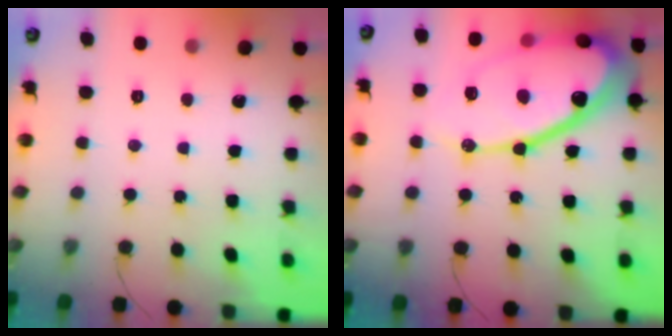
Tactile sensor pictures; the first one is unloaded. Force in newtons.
{"total": 25.8, "press": 25.7, "slide": 2.5}